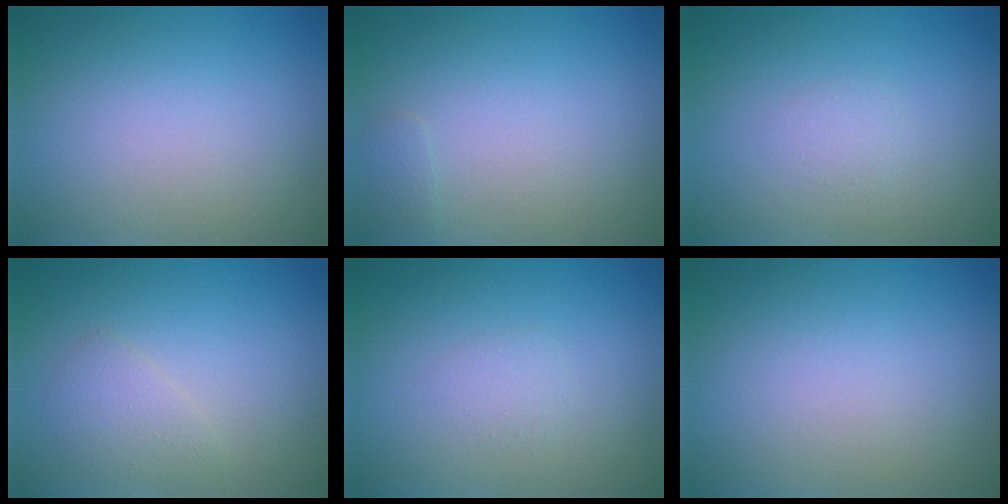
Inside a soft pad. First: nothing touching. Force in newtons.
{"total": 0.7, "press": 0.7, "slide": 0.0}
{"total": 0.8, "press": 0.8, "slide": 0.1}
{"total": 1.7, "press": 1.7, "slide": 0.1}
{"total": 0.8, "press": 0.8, "slide": 0.1}
{"total": 0.0}